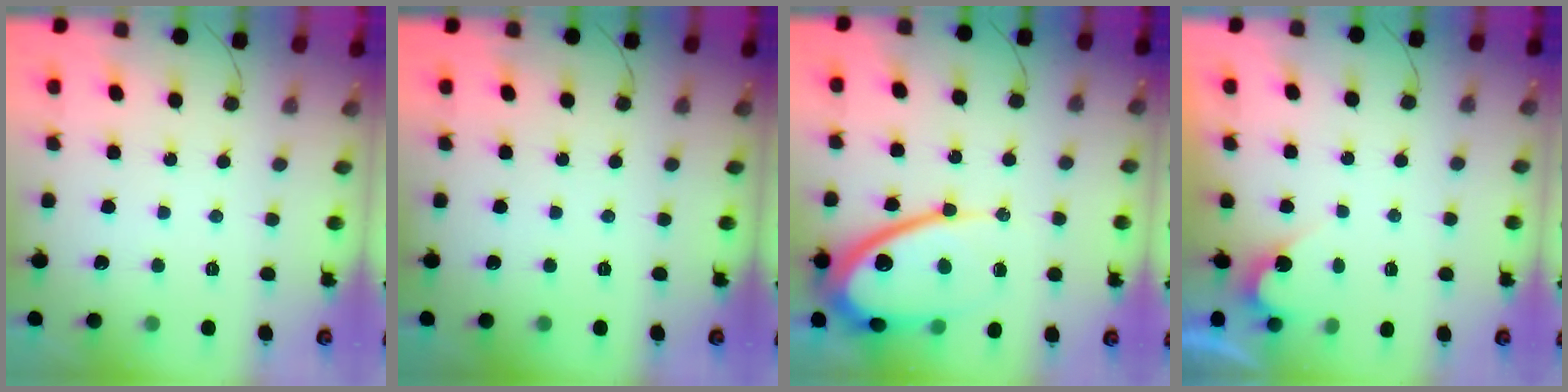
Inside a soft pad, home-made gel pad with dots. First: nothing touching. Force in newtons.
{"total": 0.0}
{"total": 17.0, "press": 16.9, "slide": 1.4}
{"total": 2.7, "press": 2.7, "slide": 0.1}